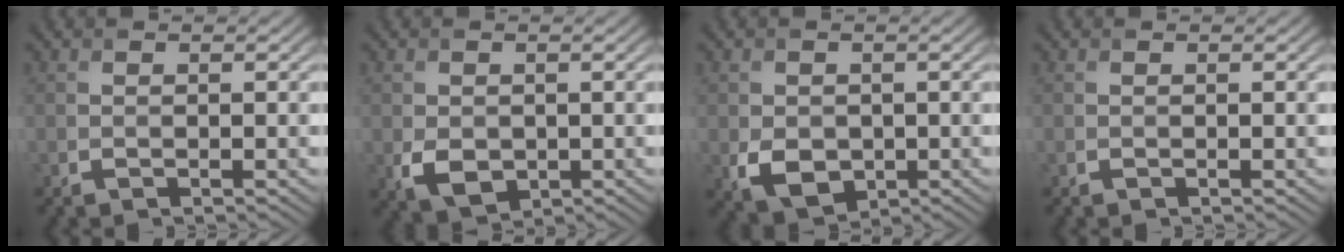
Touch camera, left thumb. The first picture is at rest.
{"total": 3.9, "force": [-0.8, 3.0, 2.4], "torque": [-0.055, -0.014, -0.012]}
{"total": 4.8, "force": [-1.1, 3.7, 2.8], "torque": [-0.061, -0.014, -0.017]}
{"total": 0.0}